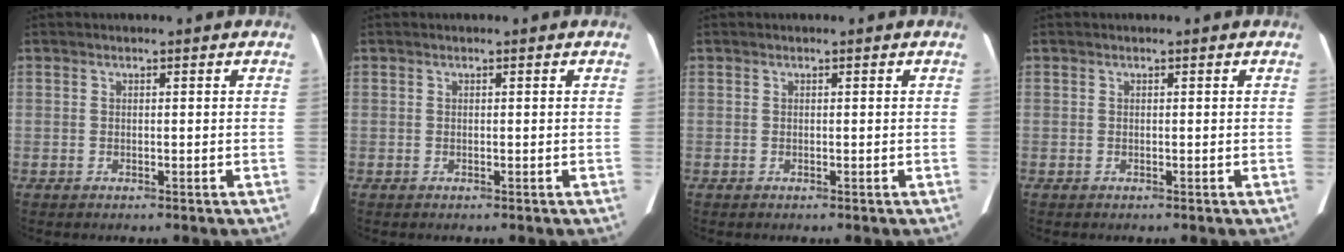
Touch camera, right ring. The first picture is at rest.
{"total": 0.0}
{"total": 0.0}
{"total": 0.0}